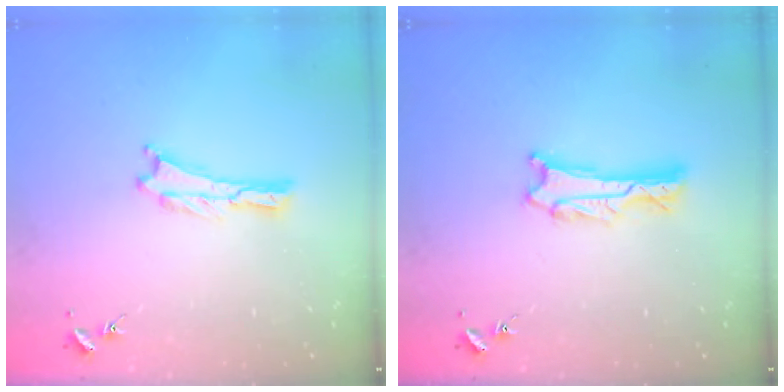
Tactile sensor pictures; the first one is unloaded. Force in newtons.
{"total": 1.8, "press": 1.8, "slide": 0.2}